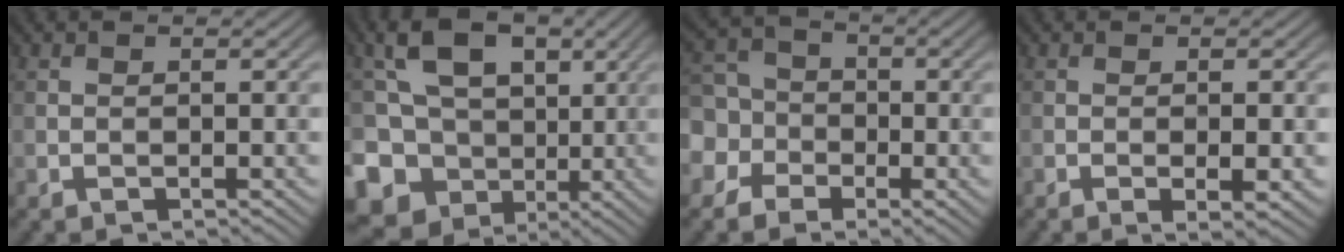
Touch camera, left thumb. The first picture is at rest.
{"total": 10.4, "force": [1.0, 8.3, 6.1], "torque": [-0.119, -0.009, 0.009]}
{"total": 7.6, "force": [-1.6, 7.0, 2.7], "torque": [-0.078, 0.000, -0.060]}
{"total": 2.3, "force": [-0.6, 0.4, 2.2], "torque": [-0.038, -0.001, -0.008]}